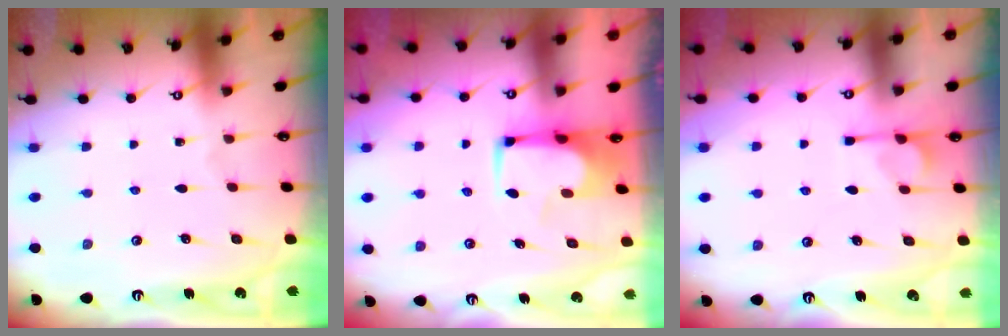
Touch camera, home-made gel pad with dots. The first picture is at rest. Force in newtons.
{"total": 0.6, "press": 0.3, "slide": 0.5}
{"total": 2.0, "press": 1.5, "slide": 1.2}